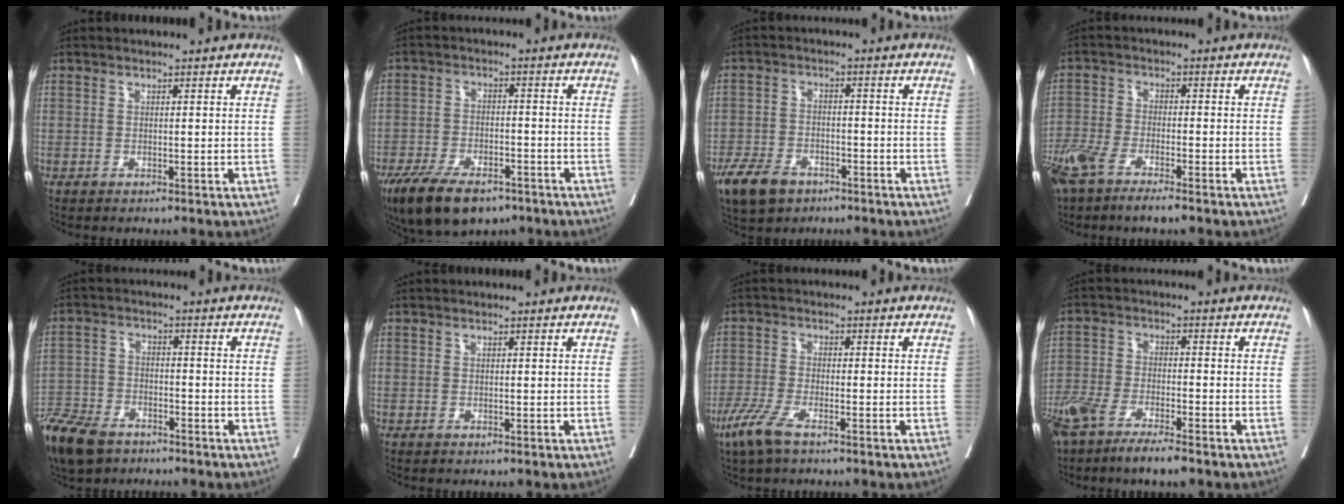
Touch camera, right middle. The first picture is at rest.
{"total": 12.0, "force": [-8.5, 4.9, 7.0], "torque": [-0.122, -0.013, -0.140]}
{"total": 7.9, "force": [-5.2, 4.3, 4.0], "torque": [-0.081, -0.005, -0.090]}
{"total": 8.5, "force": [-6.1, 1.9, 5.6], "torque": [-0.109, -0.011, -0.112]}
{"total": 12.3, "force": [-9.1, 5.8, 5.9], "torque": [-0.132, -0.018, -0.163]}
{"total": 0.0}
{"total": 5.4, "force": [-3.6, 1.1, 3.9], "torque": [-0.092, -0.011, -0.069]}
{"total": 10.0, "force": [-7.3, 2.2, 6.4], "torque": [-0.118, -0.012, -0.130]}